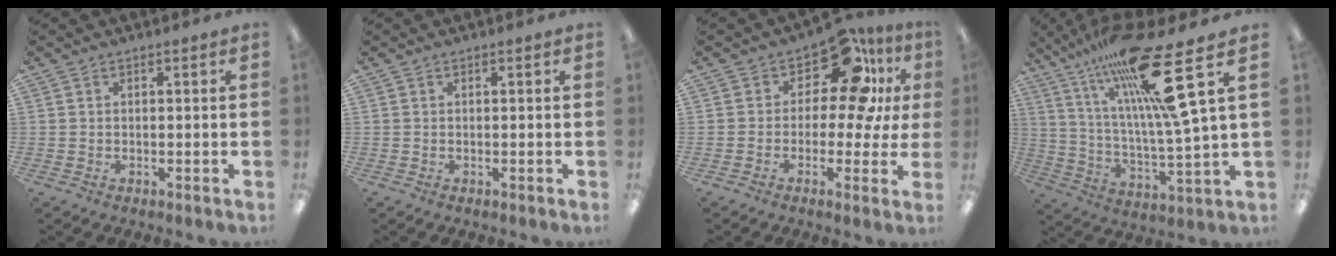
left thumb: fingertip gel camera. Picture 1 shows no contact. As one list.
[{"total": 0.0}, {"total": 13.6, "force": [7.2, 6.3, 9.7], "torque": [-0.143, -0.054, 0.120]}, {"total": 25.6, "force": [14.9, 4.9, 20.3], "torque": [-0.361, -0.075, 0.229]}]